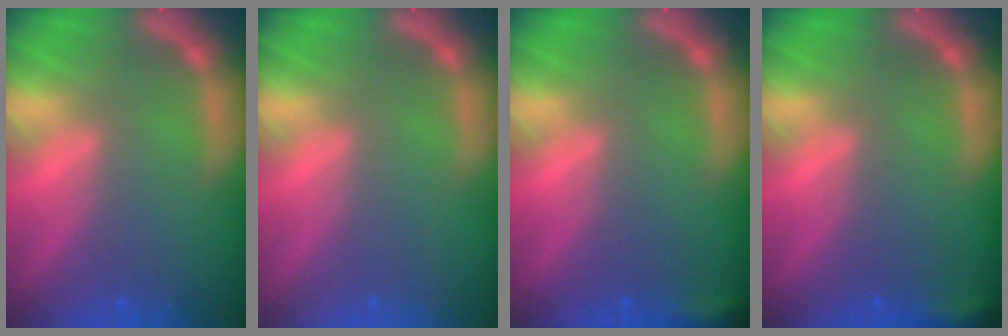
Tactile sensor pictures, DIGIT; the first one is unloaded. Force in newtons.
{"total": 0.0}
{"total": 1.9}
{"total": 1.9}